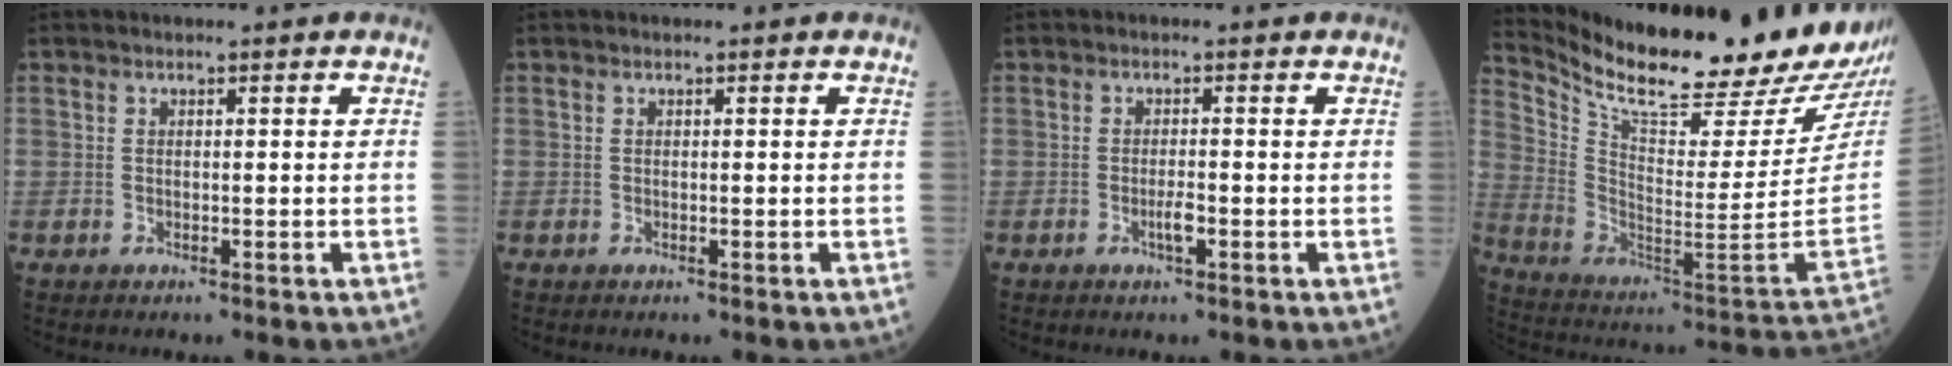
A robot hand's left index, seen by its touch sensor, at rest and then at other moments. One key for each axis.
{"total": 0.0}
{"total": 1.6, "fx": -0.6, "fy": 0.2, "fz": 1.4, "tx": -0.028, "ty": -0.001, "tz": -0.010}
{"total": 26.7, "fx": 23.3, "fy": 2.7, "fz": 12.7, "tx": -0.234, "ty": -0.089, "tz": 0.342}